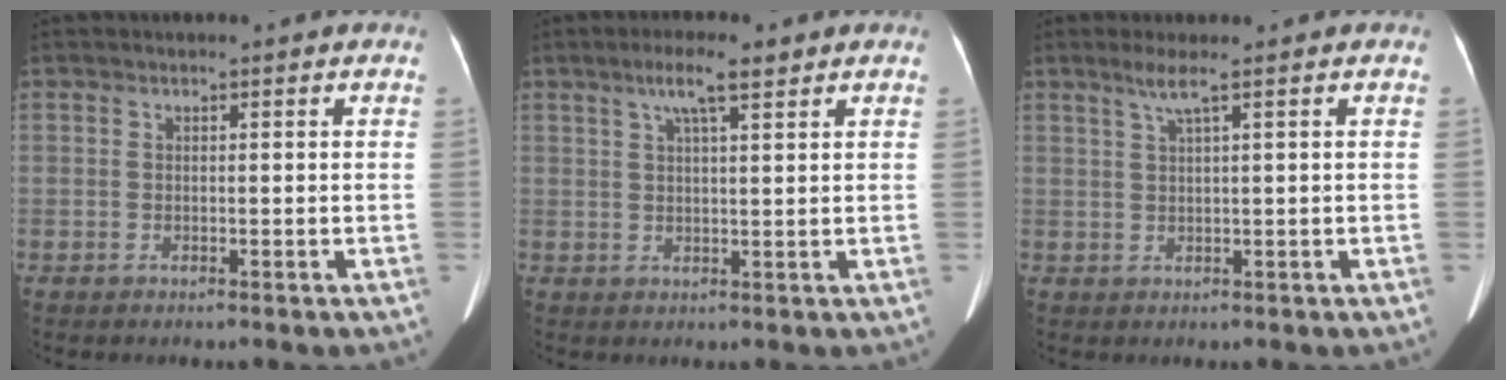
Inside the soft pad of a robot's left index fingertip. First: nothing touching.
{"total": 5.3, "force": [3.6, 0.6, 3.9], "torque": [-0.072, 0.011, 0.060]}
{"total": 2.3, "force": [1.2, -0.5, 1.9], "torque": [-0.047, 0.004, 0.030]}